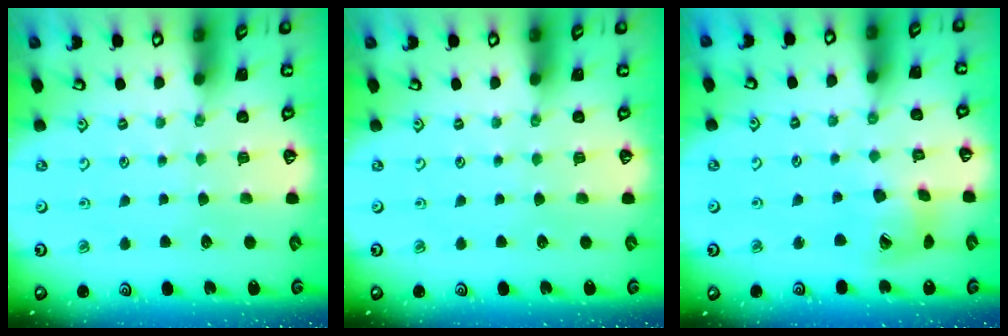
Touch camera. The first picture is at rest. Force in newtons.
{"total": 0.0}
{"total": 13.7, "press": 13.6, "slide": 1.9}